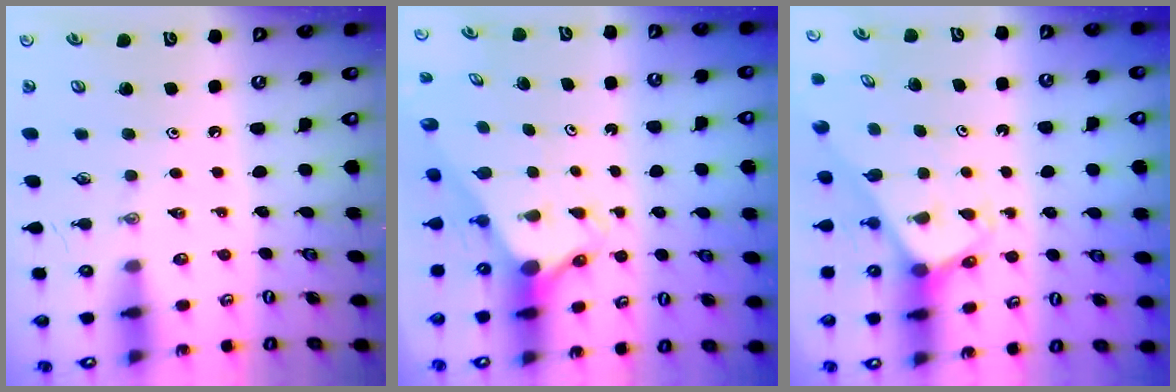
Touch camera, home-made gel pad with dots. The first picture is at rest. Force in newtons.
{"total": 2.7, "press": 2.7, "slide": 0.2}
{"total": 2.7, "press": 2.7, "slide": 0.2}